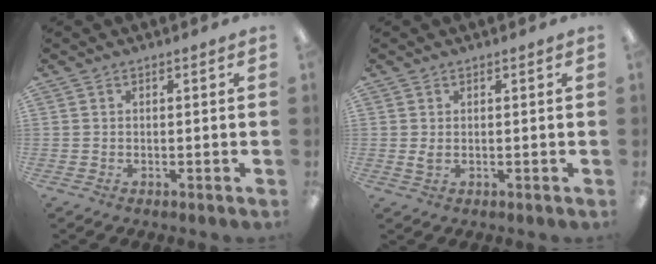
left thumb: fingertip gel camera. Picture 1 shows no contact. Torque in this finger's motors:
{"motor_torque": [-0.11, -0.09, -0.10, 0.02, 0.03]}